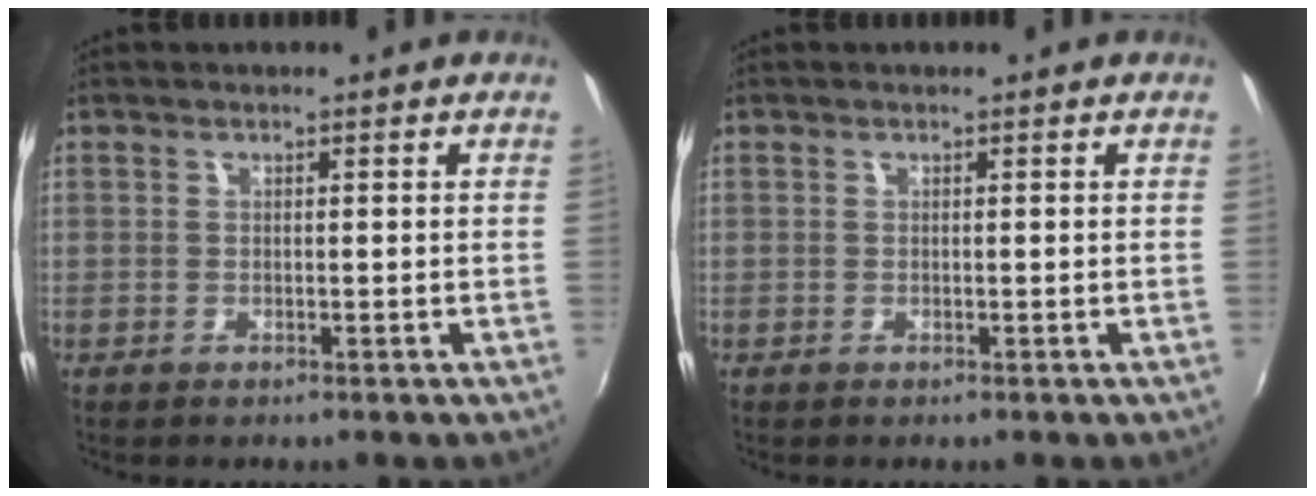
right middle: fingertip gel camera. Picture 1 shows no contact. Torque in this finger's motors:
{"motor_torque": [-0.02, 0.00, 0.00, 0.00]}